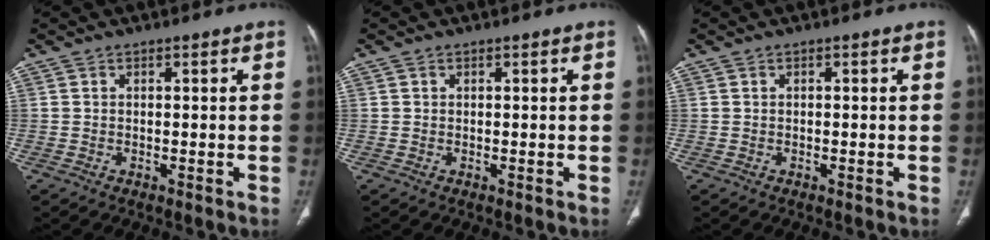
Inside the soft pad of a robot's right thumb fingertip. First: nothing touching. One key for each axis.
{"total": 0.0}
{"total": 0.0}